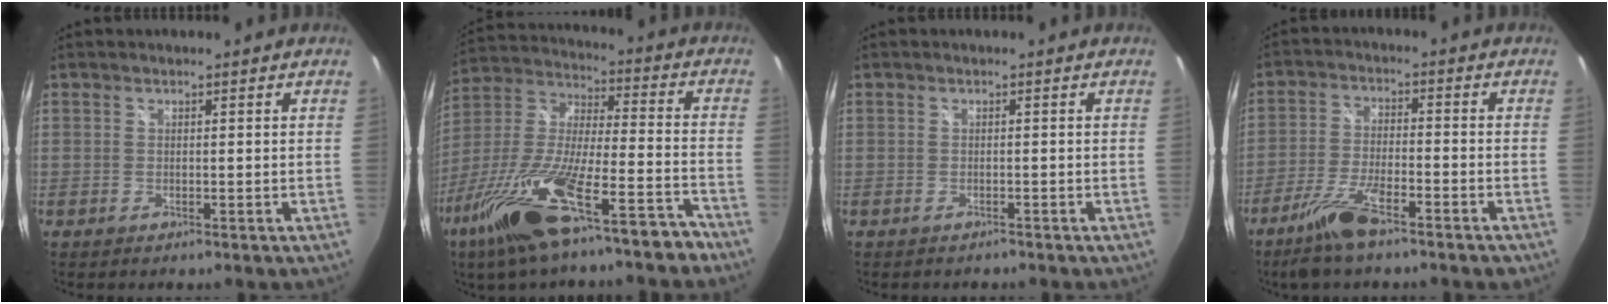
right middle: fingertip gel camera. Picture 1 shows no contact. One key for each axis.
{"total": 23.6, "fx": -16.0, "fy": 4.9, "fz": 16.8, "tx": -0.320, "ty": -0.038, "tz": -0.270}
{"total": 1.0, "fx": -0.9, "fy": 0.5, "fz": 0.2, "tx": -0.008, "ty": -0.001, "tz": -0.011}
{"total": 9.6, "fx": -6.8, "fy": 2.3, "fz": 6.3, "tx": -0.145, "ty": -0.013, "tz": -0.126}